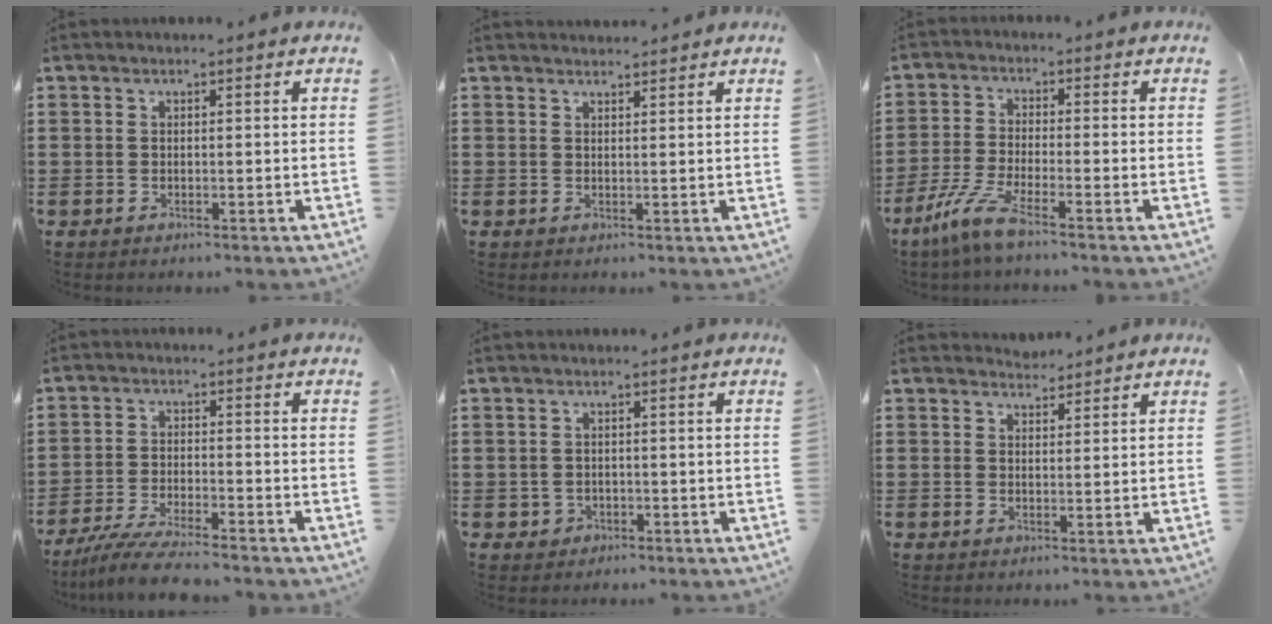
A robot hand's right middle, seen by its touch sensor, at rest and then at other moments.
{"total": 1.4, "force": [1.4, -0.1, -0.1], "torque": [-0.002, -0.001, 0.028]}
{"total": 6.3, "force": [-4.4, 0.5, 4.6], "torque": [-0.115, -0.019, -0.089]}
{"total": 6.1, "force": [-5.5, 0.1, 2.6], "torque": [-0.067, -0.017, -0.109]}
{"total": 1.1, "force": [-0.7, 0.9, 0.2], "torque": [-0.009, 0.001, -0.016]}
{"total": 2.0, "force": [2.0, 0.4, -0.3], "torque": [0.000, 0.001, 0.039]}